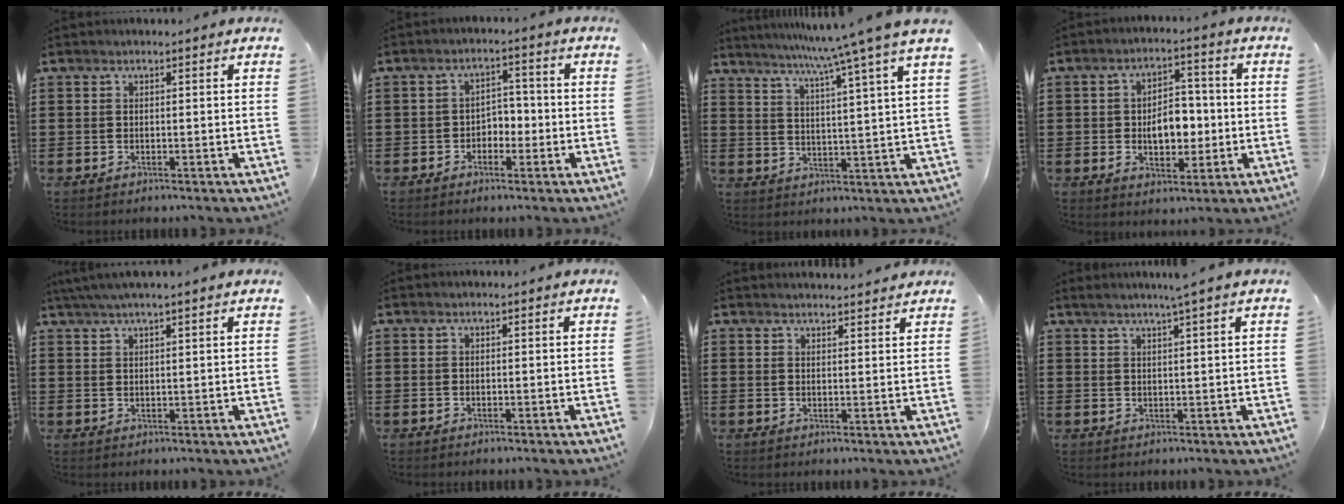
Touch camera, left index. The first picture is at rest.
{"total": 2.8, "force": [-1.7, 2.0, 1.1], "torque": [-0.028, 0.008, -0.039]}
{"total": 7.5, "force": [6.1, -1.9, 3.9], "torque": [-0.089, -0.039, 0.094]}
{"total": 7.0, "force": [-0.7, 4.3, 5.4], "torque": [-0.081, 0.003, -0.021]}
{"total": 2.8, "force": [2.3, -0.1, 1.7], "torque": [-0.037, 0.004, 0.043]}
{"total": 0.0}
{"total": 1.9, "force": [1.9, -0.1, 0.1], "torque": [-0.006, -0.002, 0.035]}
{"total": 2.5, "force": [1.9, -0.8, 1.5], "torque": [-0.030, -0.002, 0.033]}